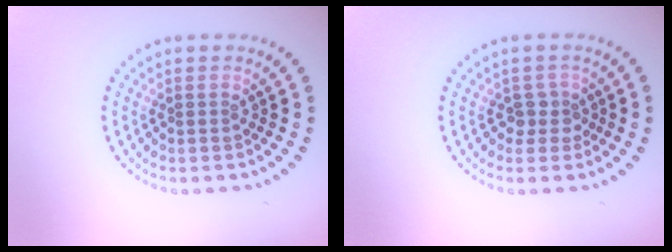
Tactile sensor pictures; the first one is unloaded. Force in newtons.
{"total": 1.7, "press": 1.3, "slide": 1.0}